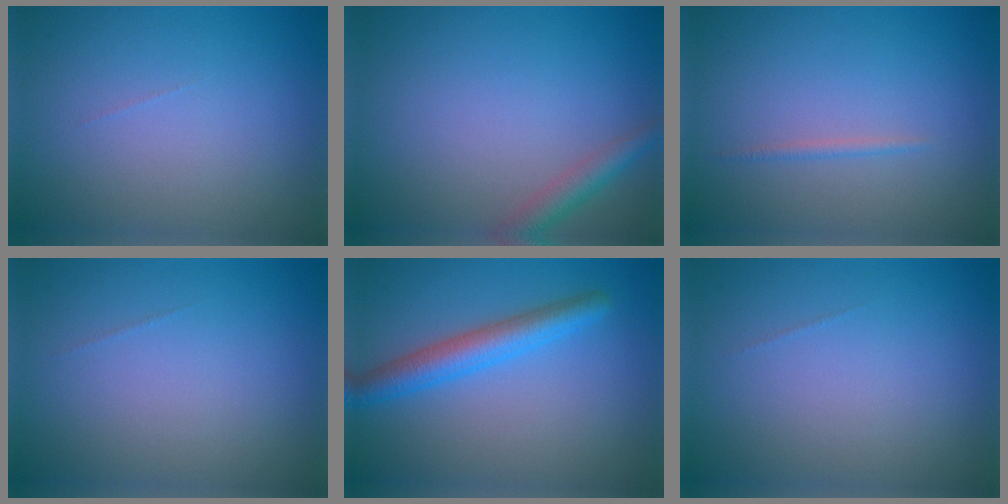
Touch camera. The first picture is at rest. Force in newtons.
{"total": 2.3, "press": 2.3, "slide": 0.1}
{"total": 0.7, "press": 0.7, "slide": 0.1}
{"total": 0.0}
{"total": 3.8, "press": 3.8, "slide": 0.1}
{"total": 0.0}